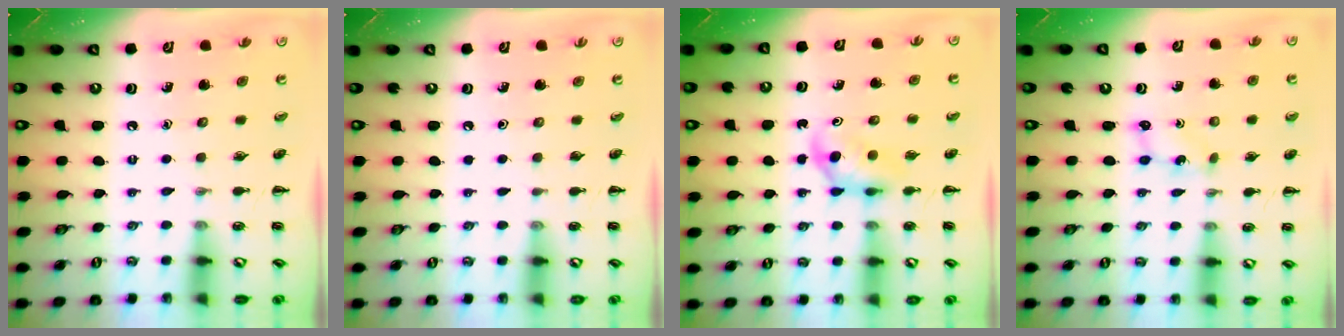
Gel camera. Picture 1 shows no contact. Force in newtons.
{"total": 0.0}
{"total": 4.2, "press": 4.0, "slide": 1.2}
{"total": 2.7, "press": 2.6, "slide": 0.8}